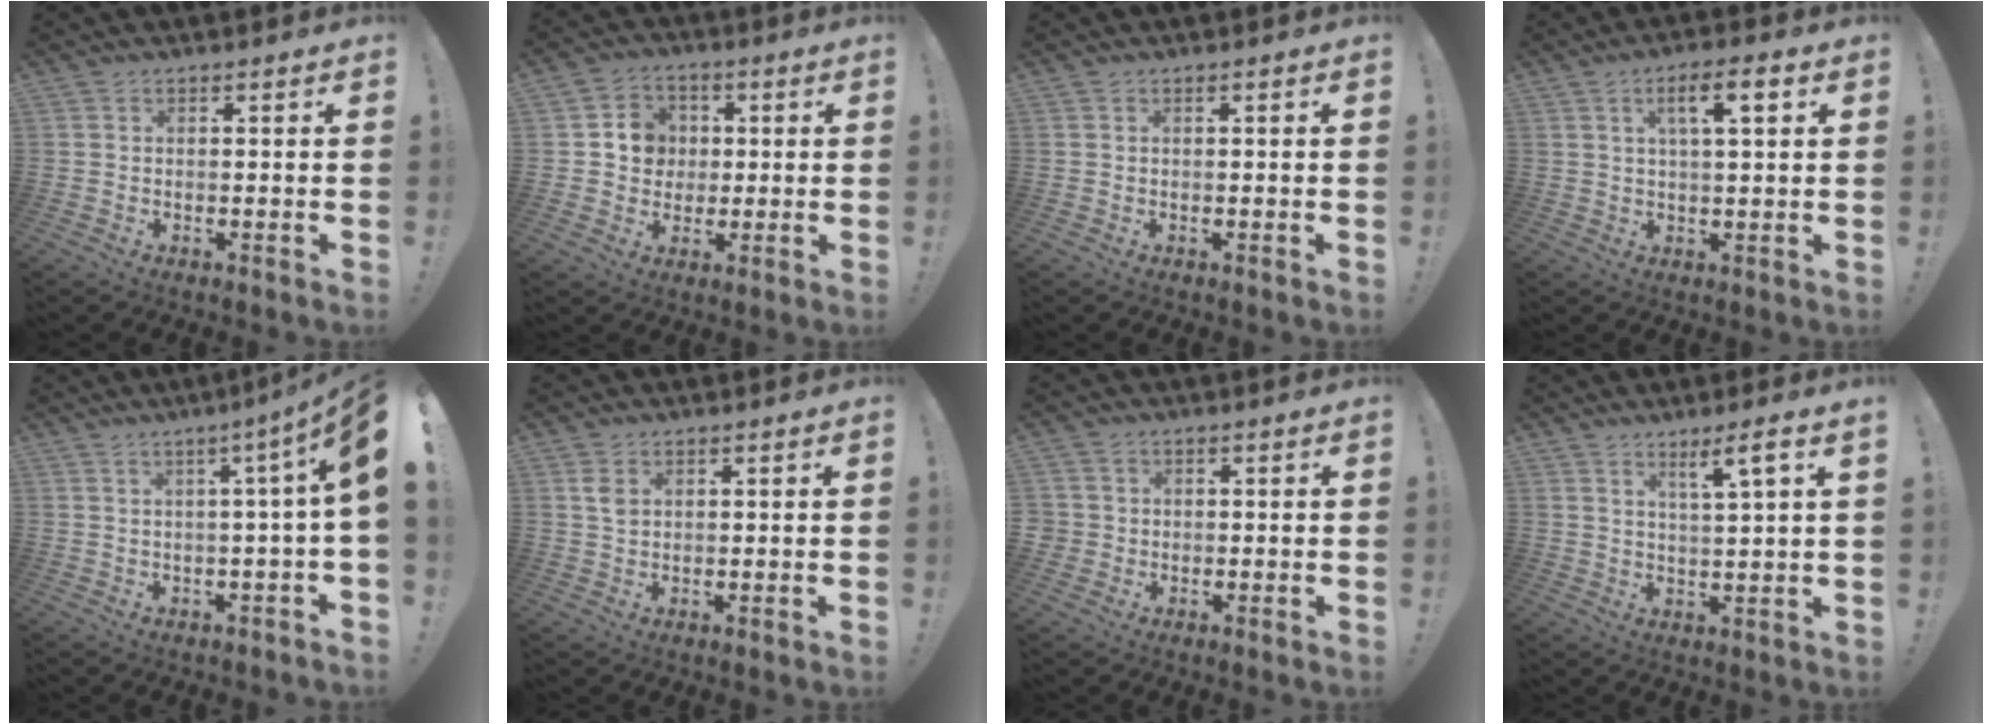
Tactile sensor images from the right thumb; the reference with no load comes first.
{"total": 8.4, "force": [1.2, 7.8, 2.9], "torque": [-0.033, 0.000, 0.027]}
{"total": 0.0}
{"total": 7.7, "force": [2.7, 2.0, 6.9], "torque": [-0.105, -0.003, 0.037]}
{"total": 7.1, "force": [1.2, -0.7, 7.0], "torque": [-0.096, -0.024, 0.014]}
{"total": 3.1, "force": [1.2, 2.0, 2.0], "torque": [-0.031, 0.002, 0.021]}
{"total": 2.5, "force": [-0.1, 2.4, 0.5], "torque": [-0.006, 0.006, -0.001]}
{"total": 6.1, "force": [3.4, -0.4, 5.0], "torque": [-0.071, -0.016, 0.047]}